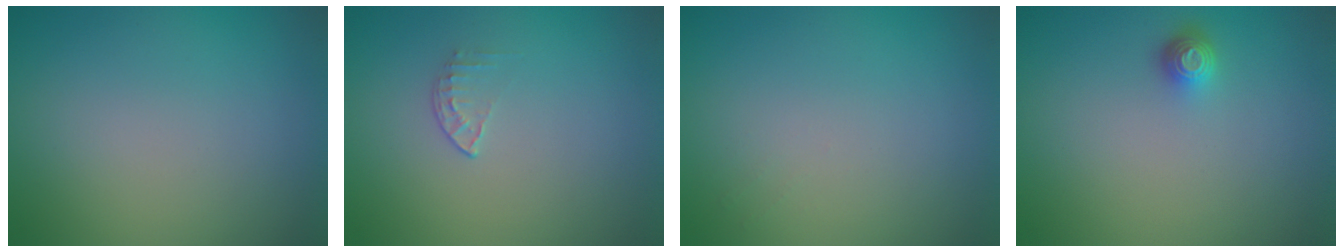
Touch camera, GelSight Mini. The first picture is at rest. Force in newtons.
{"total": 0.8, "press": 0.6, "slide": 0.6}
{"total": 0.6, "press": 0.5, "slide": 0.3}
{"total": 1.4, "press": 1.1, "slide": 0.9}